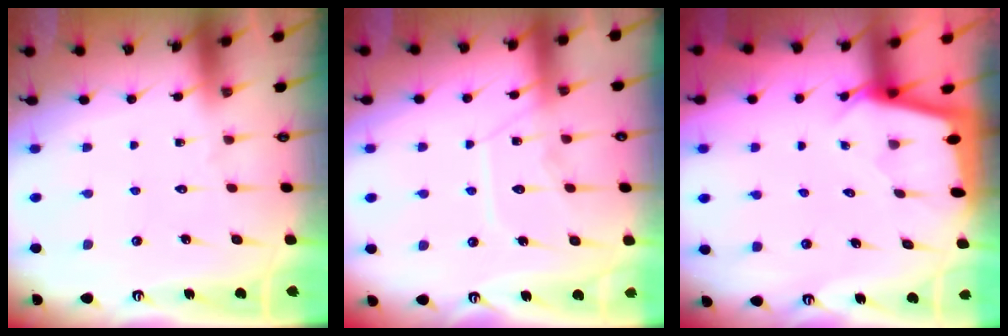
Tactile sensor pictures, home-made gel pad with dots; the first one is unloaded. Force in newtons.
{"total": 10.5, "press": 10.5, "slide": 1.0}
{"total": 2.3, "press": 2.3, "slide": 0.1}